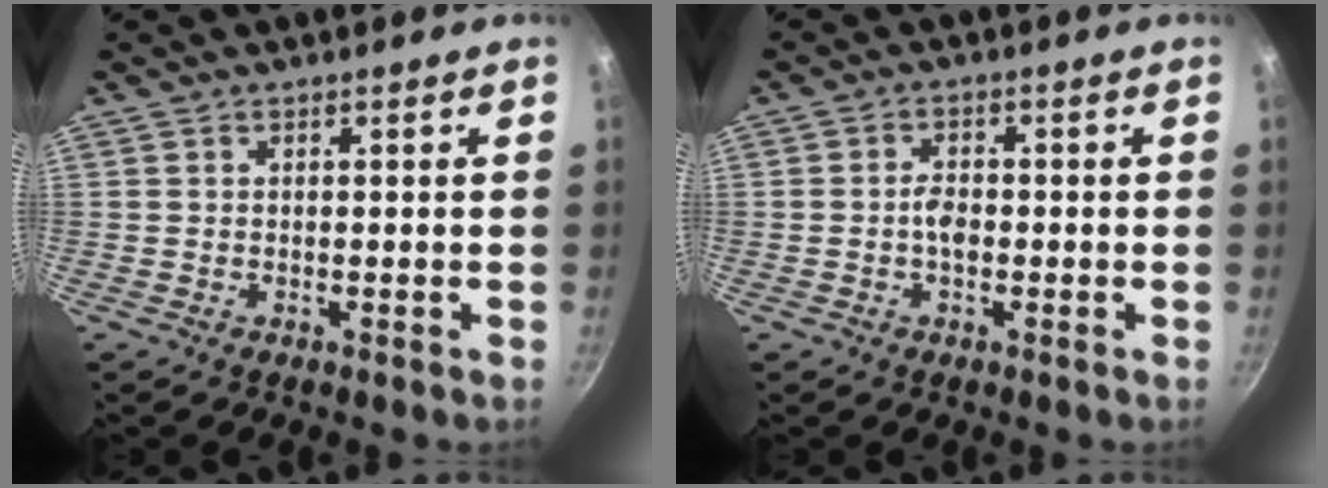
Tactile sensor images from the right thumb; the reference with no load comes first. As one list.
[{"total": 3.0, "force": [-0.6, 1.9, 2.3], "torque": [-0.034, 0.013, -0.013]}]